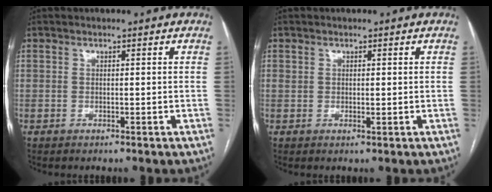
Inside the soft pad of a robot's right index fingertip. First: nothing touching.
{"total": 0.8, "force": [0.3, 0.5, 0.6], "torque": [-0.014, 0.000, 0.007]}